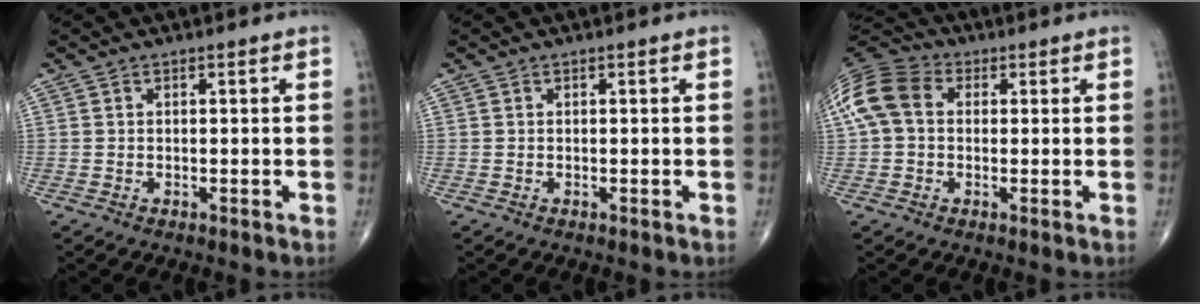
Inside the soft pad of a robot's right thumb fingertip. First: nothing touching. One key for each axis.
{"total": 0.0}
{"total": 11.3, "fx": 1.6, "fy": 8.3, "fz": 7.4, "tx": -0.155, "ty": 0.034, "tz": 0.020}